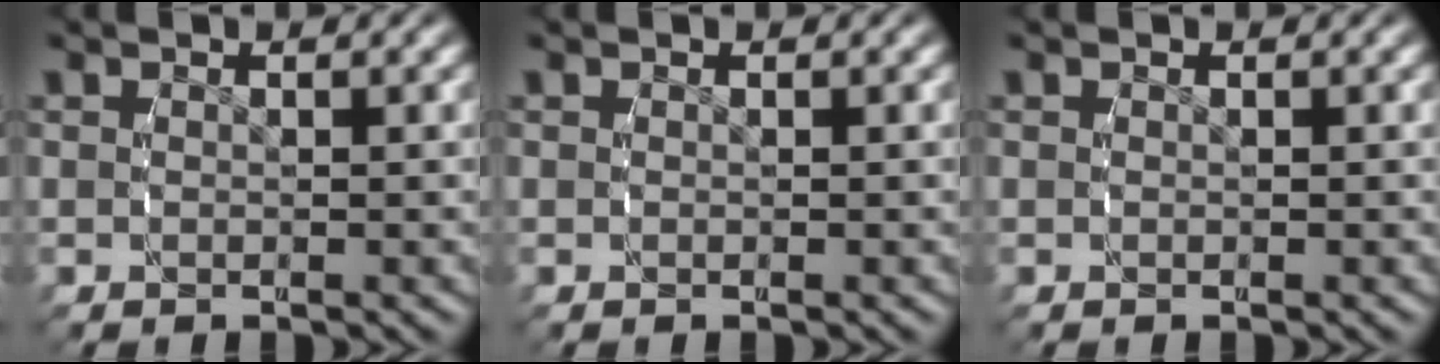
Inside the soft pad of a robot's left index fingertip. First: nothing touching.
{"total": 0.0}
{"total": 0.0}